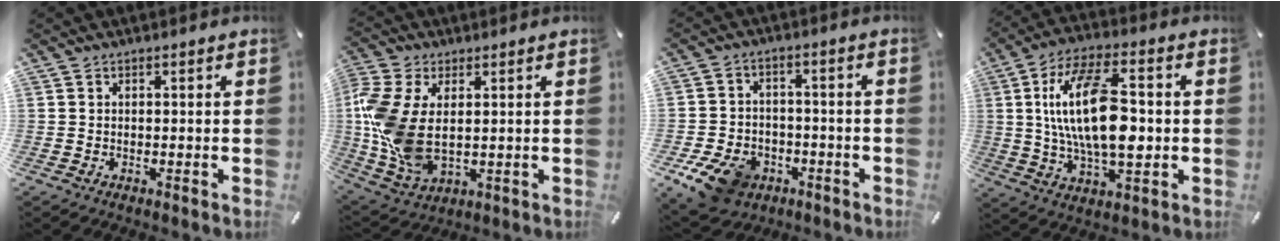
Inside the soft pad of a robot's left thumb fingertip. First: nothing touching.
{"total": 13.1, "force": [1.2, 8.6, 9.8], "torque": [-0.236, -0.006, 0.027]}
{"total": 10.8, "force": [-5.6, 7.6, 5.3], "torque": [-0.103, 0.036, -0.098]}
{"total": 19.3, "force": [1.1, 9.2, 16.9], "torque": [-0.327, 0.000, 0.015]}